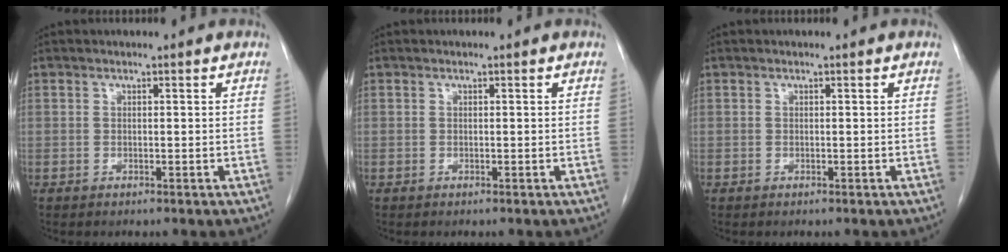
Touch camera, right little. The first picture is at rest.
{"total": 0.0}
{"total": 0.0}